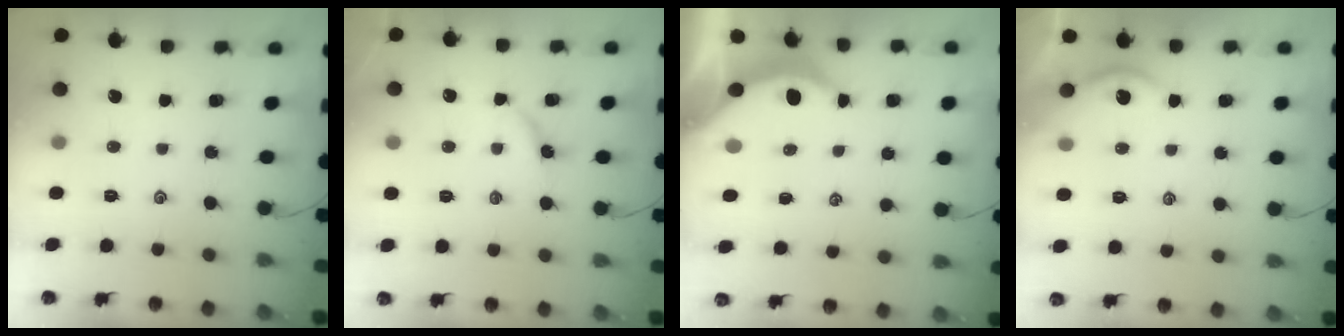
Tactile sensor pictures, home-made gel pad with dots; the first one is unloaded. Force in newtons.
{"total": 4.4, "press": 4.4, "slide": 0.5}
{"total": 3.5, "press": 3.5, "slide": 0.4}
{"total": 1.8, "press": 1.8, "slide": 0.3}